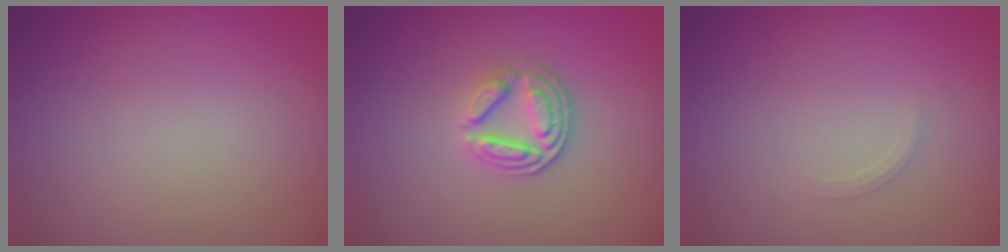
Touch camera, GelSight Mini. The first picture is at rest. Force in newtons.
{"total": 3.4, "press": 2.7, "slide": 2.1}
{"total": 0.7, "press": 0.7, "slide": 0.1}